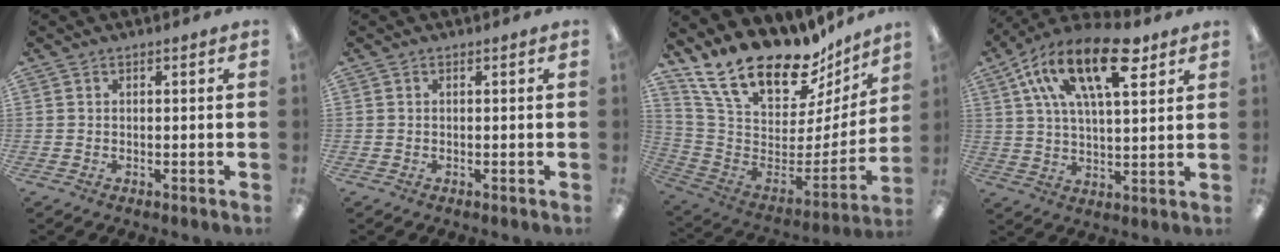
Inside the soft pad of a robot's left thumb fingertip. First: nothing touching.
{"total": 0.0}
{"total": 22.9, "force": [17.3, 9.4, 11.6], "torque": [-0.199, -0.134, 0.312]}
{"total": 20.8, "force": [10.5, 8.9, 15.6], "torque": [-0.271, -0.040, 0.172]}